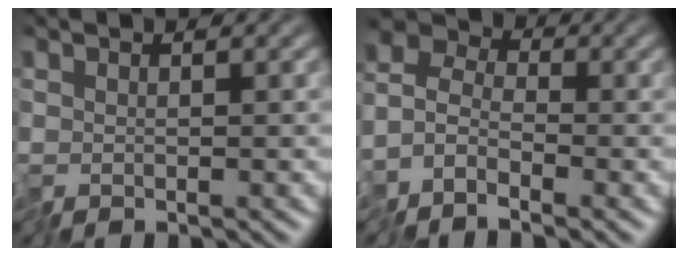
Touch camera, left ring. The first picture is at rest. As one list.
[{"total": 3.5, "force": [-2.7, 1.8, 1.3], "torque": [-0.034, 0.006, -0.069]}]